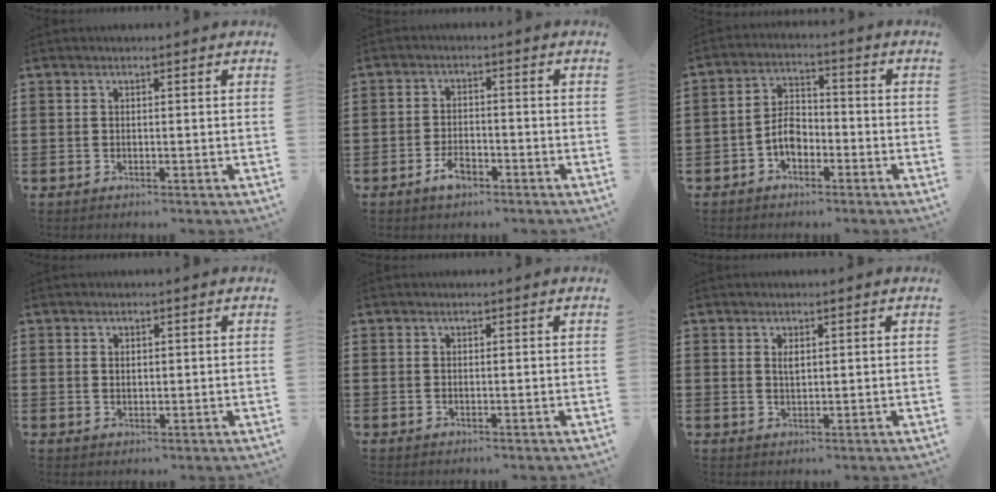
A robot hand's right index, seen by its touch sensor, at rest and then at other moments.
{"total": 3.5, "force": [-2.1, 1.5, 2.3], "torque": [-0.047, 0.002, -0.042]}
{"total": 4.6, "force": [-2.1, 2.7, 3.1], "torque": [-0.070, 0.004, -0.044]}
{"total": 0.8, "force": [0.4, 0.5, 0.5], "torque": [-0.011, 0.003, 0.006]}
{"total": 0.0}
{"total": 1.3, "force": [0.5, 0.5, 1.2], "torque": [-0.025, 0.003, 0.007]}